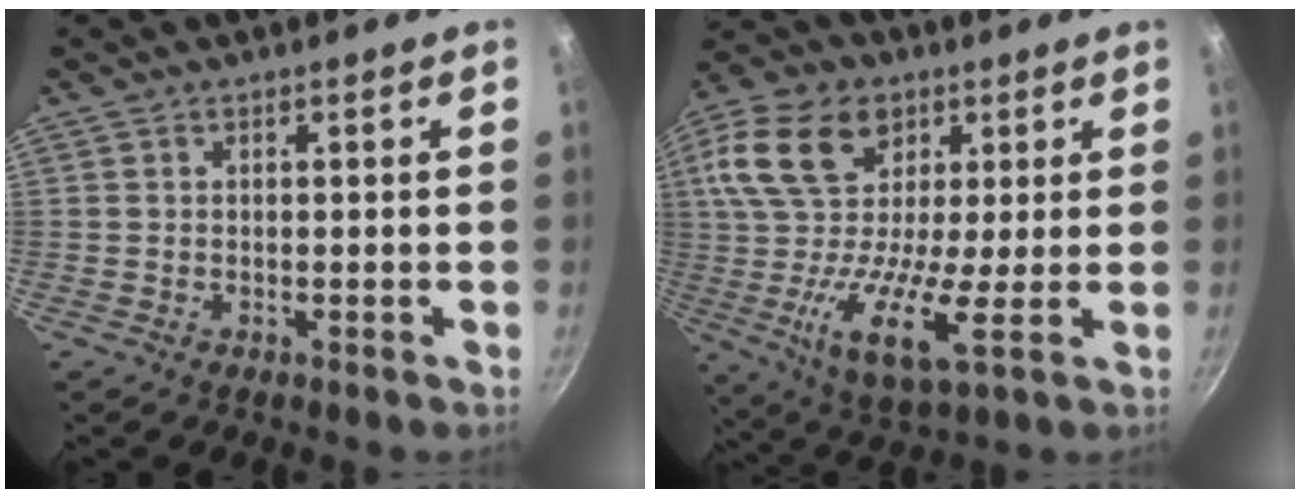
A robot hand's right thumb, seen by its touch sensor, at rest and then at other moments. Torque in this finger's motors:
{"motor_torque": [1.55, 2.26, 0.72, -0.38, 0.44]}